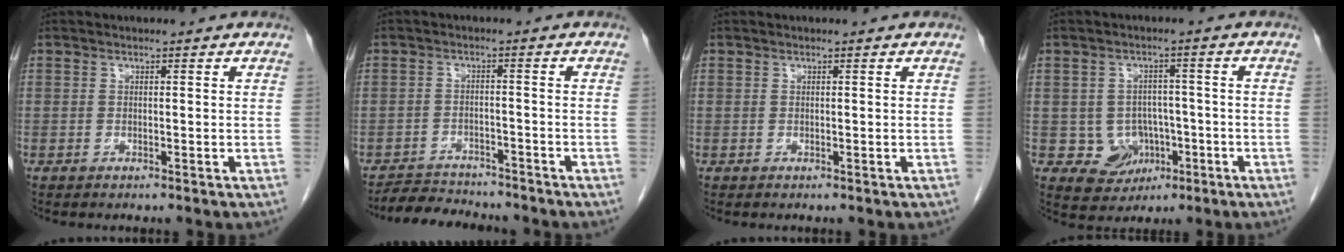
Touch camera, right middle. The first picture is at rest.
{"total": 6.3, "force": [-6.1, 1.7, 0.6], "torque": [-0.007, -0.003, -0.097]}
{"total": 0.0}
{"total": 5.9, "force": [-2.0, 5.3, 1.7], "torque": [-0.021, 0.009, -0.018]}